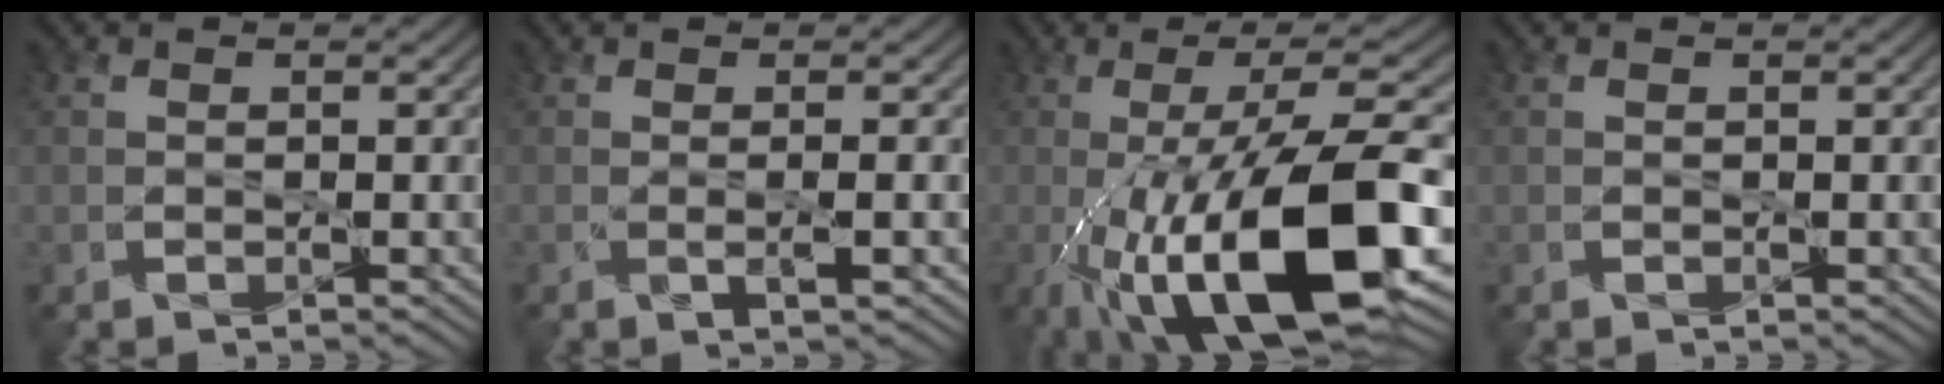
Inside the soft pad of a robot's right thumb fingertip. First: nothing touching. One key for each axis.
{"total": 2.0, "fx": 0.0, "fy": 0.4, "fz": 2.0, "tx": -0.034, "ty": 0.003, "tz": -0.005}
{"total": 18.7, "fx": -6.4, "fy": 5.6, "fz": 16.7, "tx": -0.279, "ty": -0.003, "tz": -0.107}
{"total": 0.0}